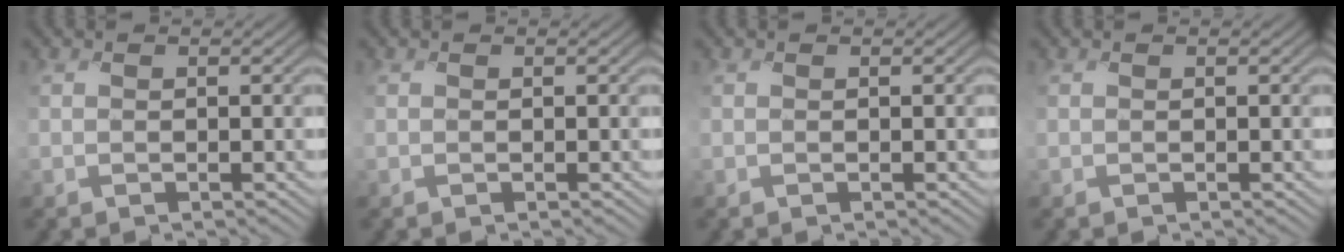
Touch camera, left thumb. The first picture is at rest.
{"total": 0.0}
{"total": 0.0}
{"total": 0.0}